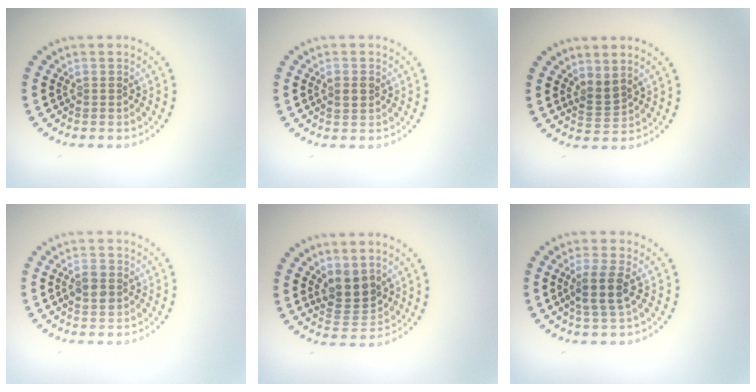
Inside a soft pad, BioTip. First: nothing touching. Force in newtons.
{"total": 1.0, "press": 1.0, "slide": 0.0}
{"total": 1.9, "press": 1.4, "slide": 1.3}
{"total": 2.7, "press": 2.7, "slide": 0.2}
{"total": 3.4, "press": 3.1, "slide": 1.4}
{"total": 2.9, "press": 2.5, "slide": 1.4}